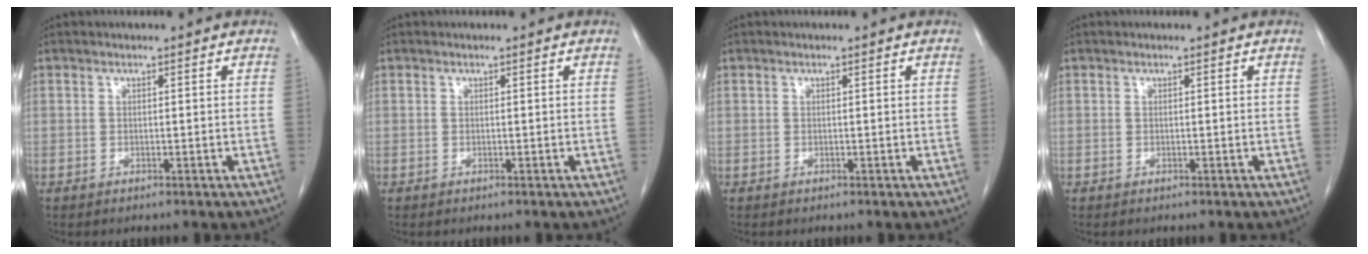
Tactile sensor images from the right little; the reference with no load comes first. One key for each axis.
{"total": 0.0}
{"total": 0.0}
{"total": 0.0}